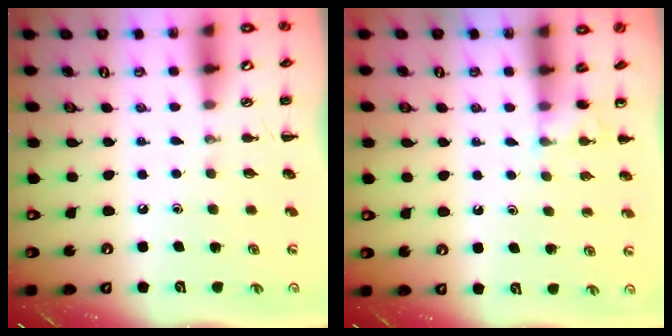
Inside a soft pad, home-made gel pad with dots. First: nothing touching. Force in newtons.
{"total": 4.2, "press": 4.1, "slide": 1.1}